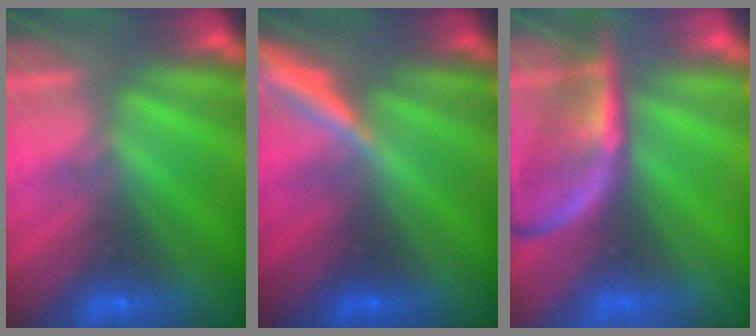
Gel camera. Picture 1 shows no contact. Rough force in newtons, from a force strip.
{"total": 3.3}
{"total": 2.4}